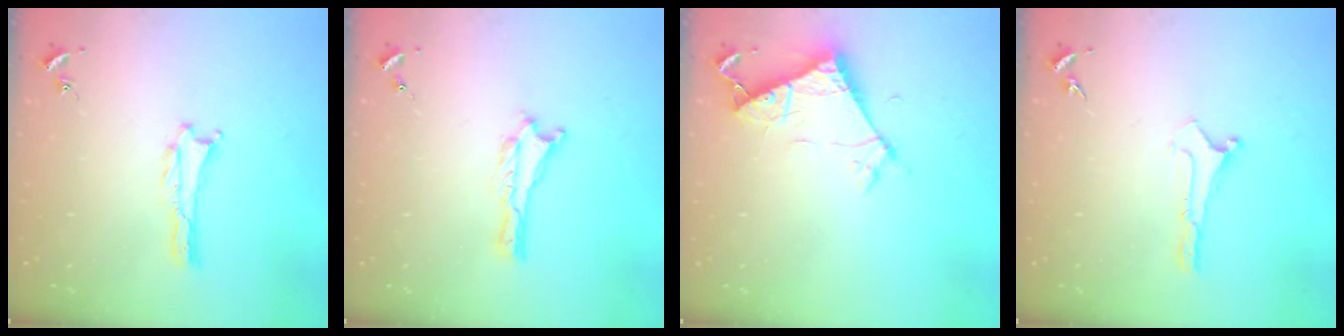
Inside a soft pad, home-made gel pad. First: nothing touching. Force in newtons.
{"total": 0.0}
{"total": 6.9, "press": 6.9, "slide": 0.5}
{"total": 0.0}